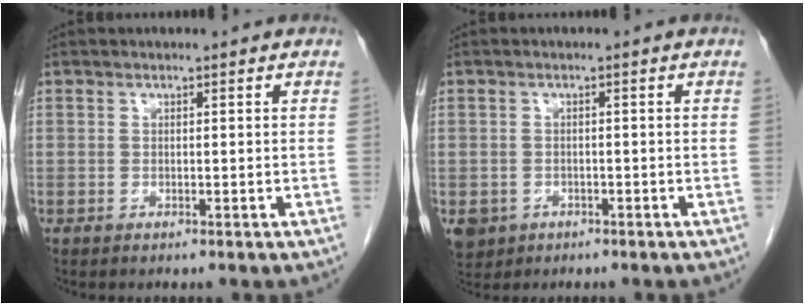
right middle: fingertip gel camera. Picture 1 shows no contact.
{"total": 4.9, "force": [-2.5, 4.1, 1.2], "torque": [-0.026, 0.001, -0.035]}